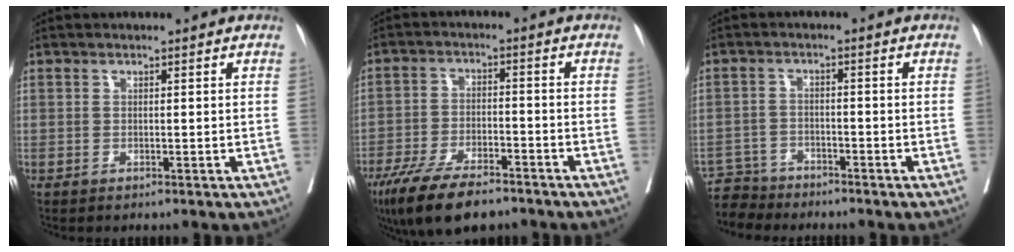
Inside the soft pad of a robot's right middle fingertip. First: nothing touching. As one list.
[{"total": 11.8, "force": [-8.8, 3.4, 7.0], "torque": [-0.123, -0.020, -0.152]}, {"total": 4.7, "force": [-4.4, 1.1, -1.2], "torque": [0.022, -0.004, -0.084]}]